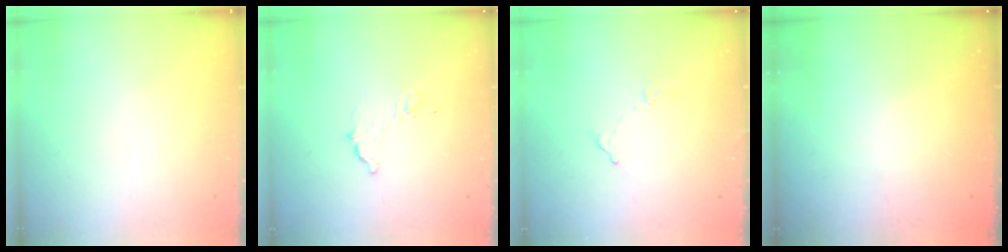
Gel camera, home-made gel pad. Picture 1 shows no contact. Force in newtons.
{"total": 7.9, "press": 7.9, "slide": 0.3}
{"total": 8.0, "press": 8.0, "slide": 0.4}
{"total": 3.2, "press": 3.2, "slide": 0.1}